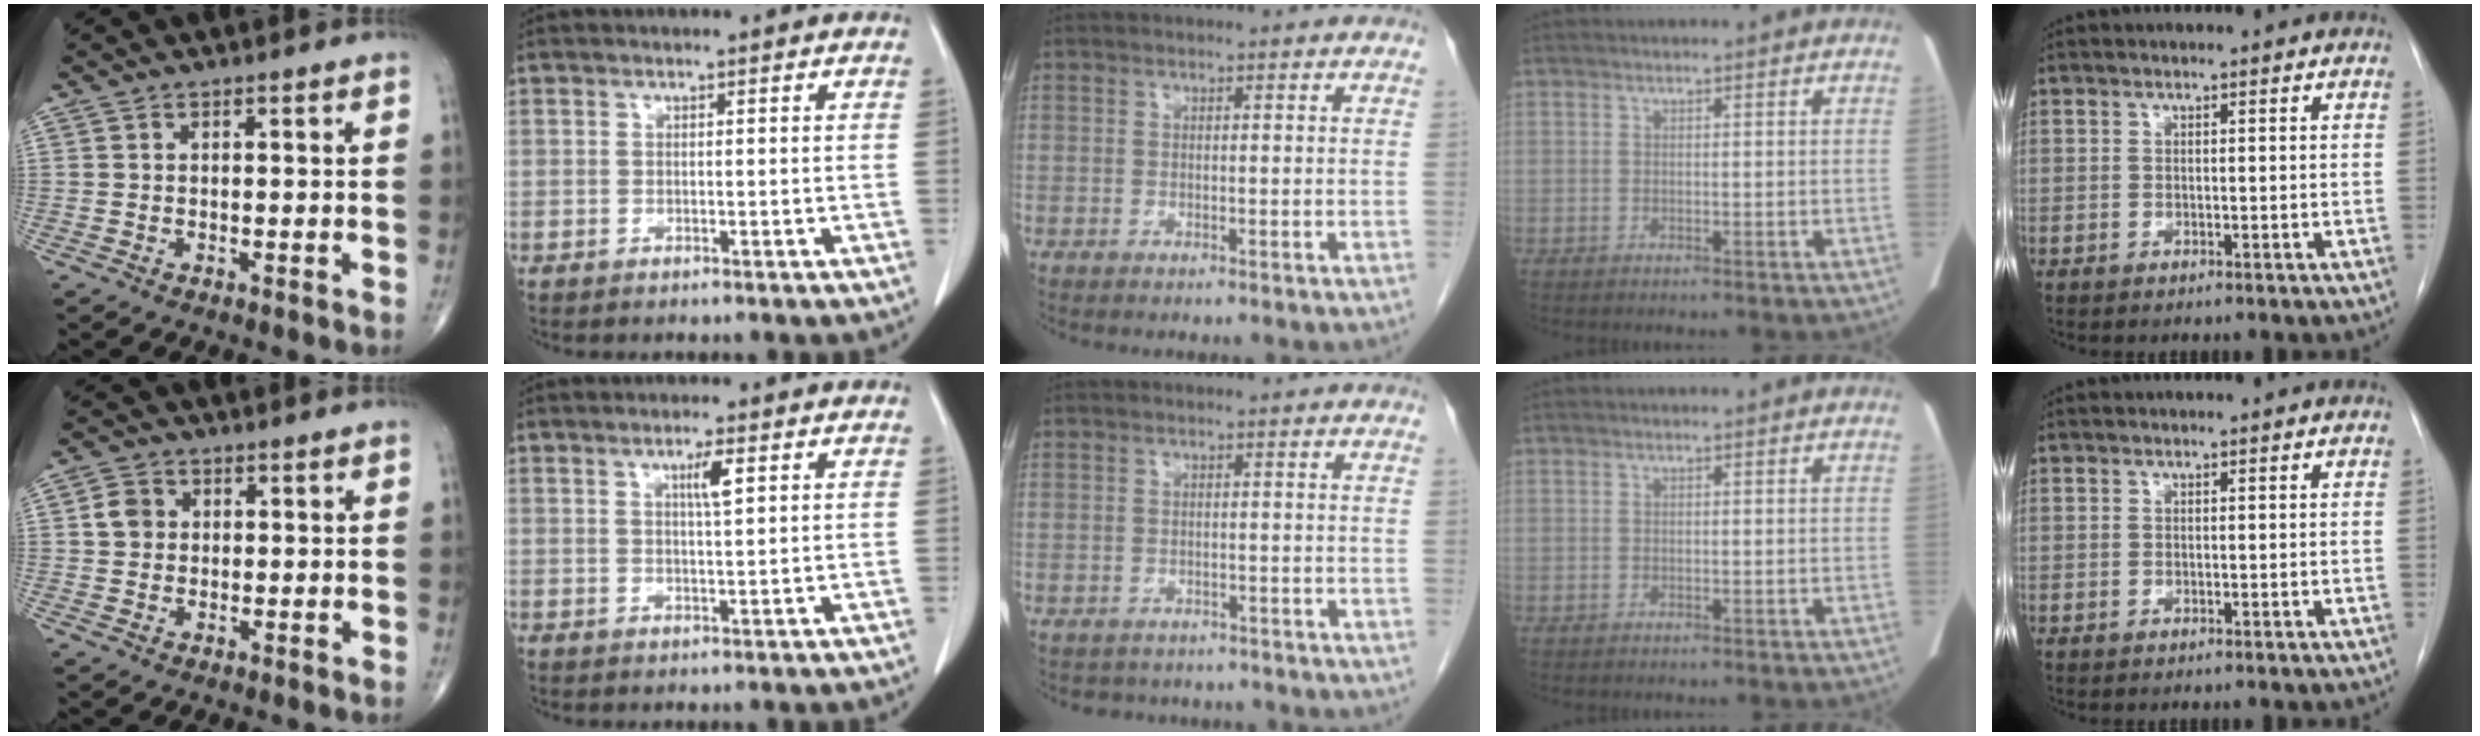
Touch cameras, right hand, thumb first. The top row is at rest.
{"thumb": {"total": 3.8, "force": [0.5, 3.3, 1.7], "torque": [-0.022, 0.005, 0.004]}, "index": {"total": 3.0, "force": [1.2, 0.1, 2.8], "torque": [-0.048, -0.002, 0.020]}, "middle": {"total": 4.9, "force": [-4.4, 2.2, 0.5], "torque": [-0.007, 0.005, -0.049]}}